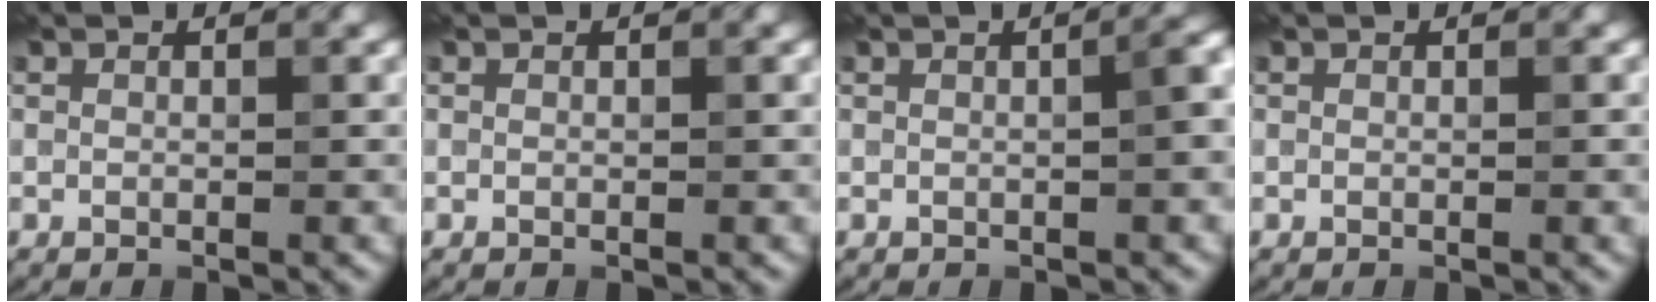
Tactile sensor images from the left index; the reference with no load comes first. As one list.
[{"total": 0.0}, {"total": 3.1, "force": [0.1, 0.9, 2.9], "torque": [-0.030, 0.012, 0.002]}, {"total": 0.6, "force": [0.0, 0.1, 0.6], "torque": [-0.006, 0.000, -0.001]}]